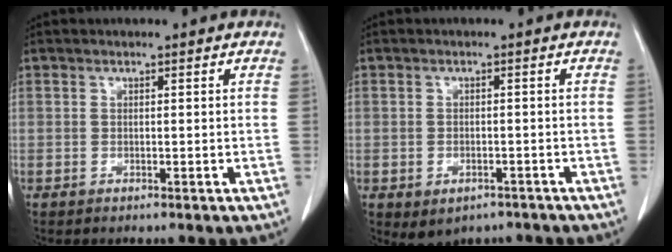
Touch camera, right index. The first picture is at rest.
{"total": 4.9, "force": [-3.3, 3.1, 1.8], "torque": [-0.024, 0.005, -0.039]}